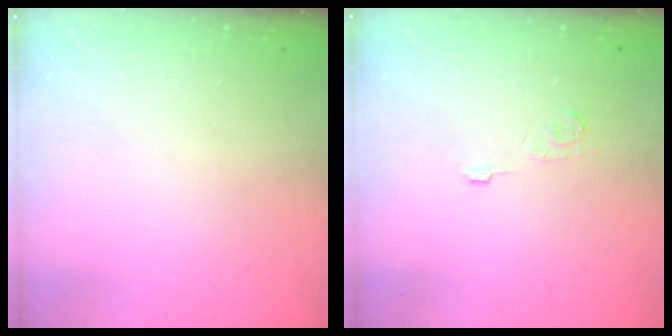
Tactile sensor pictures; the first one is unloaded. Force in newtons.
{"total": 5.0, "press": 4.9, "slide": 0.7}